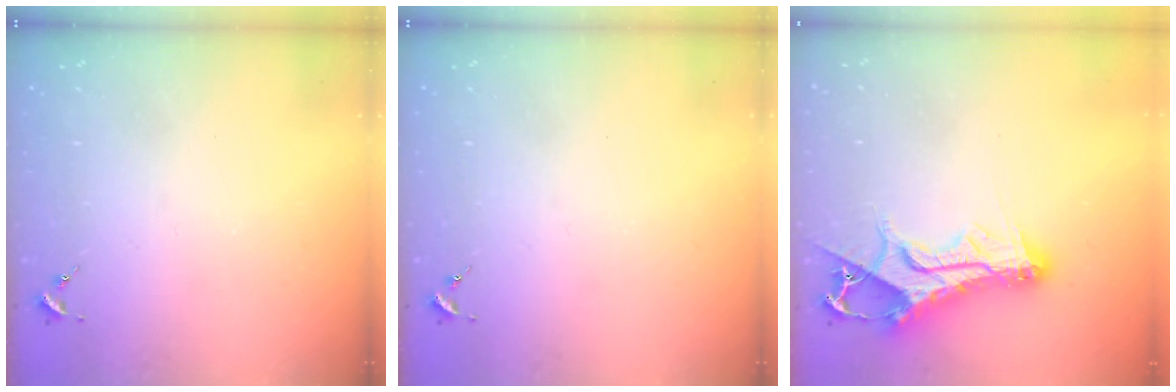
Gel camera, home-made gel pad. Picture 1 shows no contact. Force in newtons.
{"total": 0.0}
{"total": 14.9, "press": 14.8, "slide": 1.5}